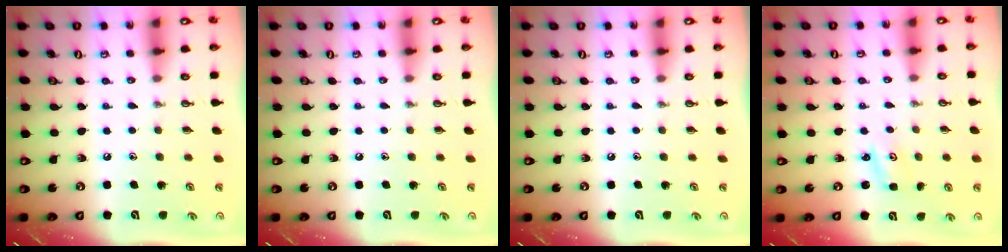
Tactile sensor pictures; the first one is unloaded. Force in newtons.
{"total": 0.0}
{"total": 0.0}
{"total": 2.2, "press": 2.2, "slide": 0.3}